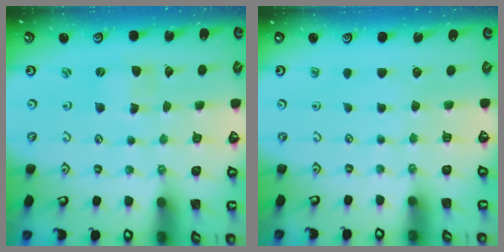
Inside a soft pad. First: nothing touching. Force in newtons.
{"total": 0.0}